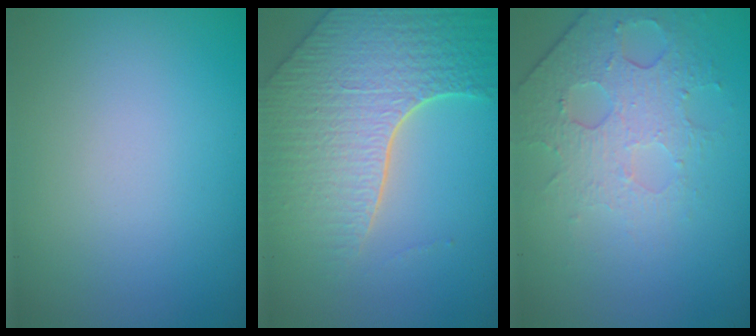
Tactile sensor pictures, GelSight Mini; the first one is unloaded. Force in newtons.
{"total": 7.7, "press": 5.6, "slide": 5.3}
{"total": 4.9, "press": 3.1, "slide": 3.7}